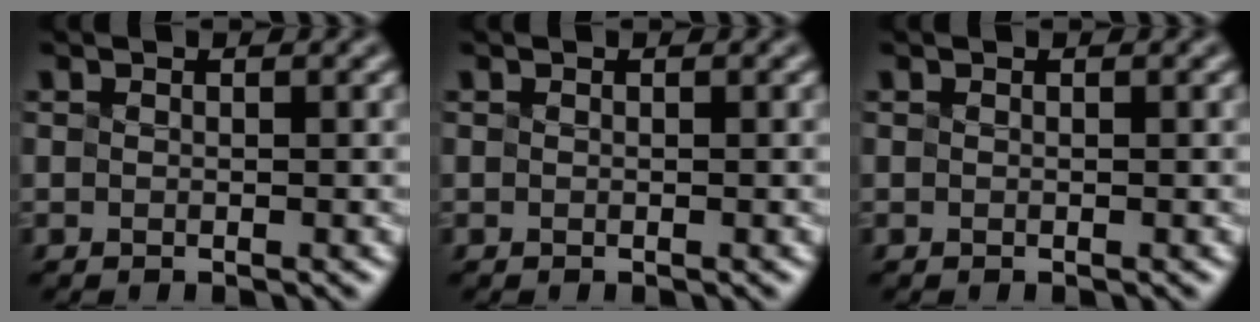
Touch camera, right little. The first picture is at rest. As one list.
[{"total": 0.0}, {"total": 0.0}]